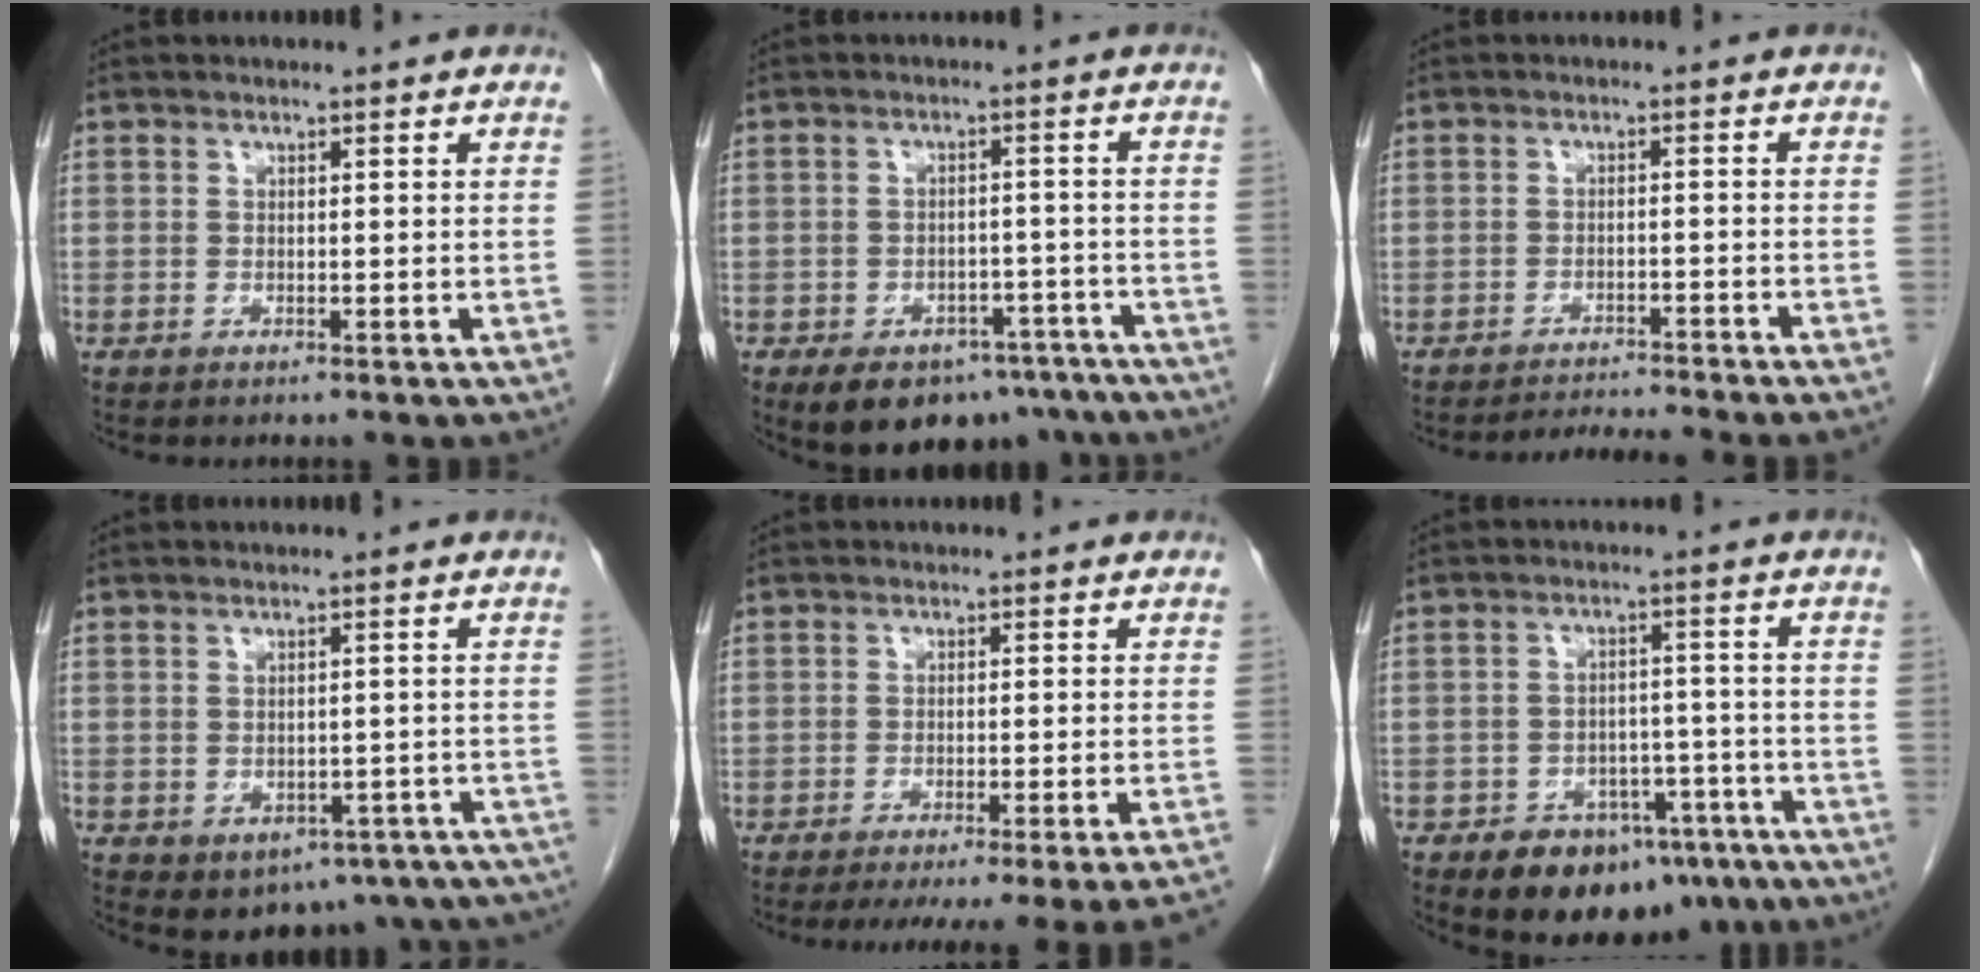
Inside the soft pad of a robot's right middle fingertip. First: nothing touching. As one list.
[{"total": 12.6, "force": [-8.8, 7.3, 5.4], "torque": [-0.073, 0.013, -0.116]}, {"total": 5.7, "force": [-5.3, -1.5, 1.4], "torque": [-0.016, -0.005, -0.079]}, {"total": 11.8, "force": [-7.7, 7.8, 4.5], "torque": [-0.059, 0.006, -0.082]}, {"total": 17.8, "force": [-16.1, -1.7, 7.5], "torque": [-0.057, -0.032, -0.202]}, {"total": 12.3, "force": [-8.6, 7.0, 5.4], "torque": [-0.051, 0.026, -0.121]}]